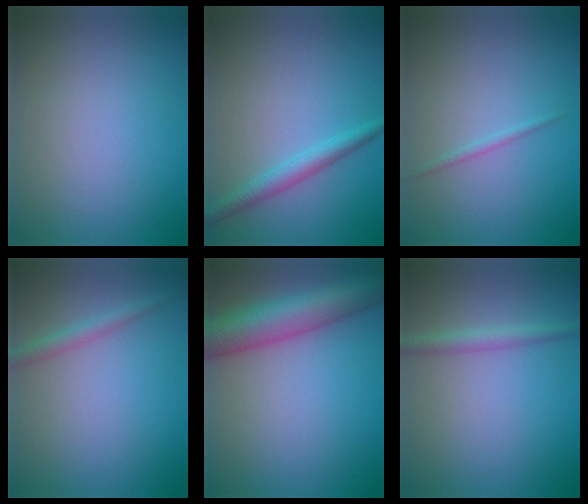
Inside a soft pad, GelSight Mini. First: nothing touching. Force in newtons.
{"total": 2.3, "press": 2.3, "slide": 0.1}
{"total": 0.7, "press": 0.7, "slide": 0.1}
{"total": 1.6, "press": 1.6, "slide": 0.1}
{"total": 7.9, "press": 7.9, "slide": 0.3}
{"total": 1.9, "press": 1.8, "slide": 0.1}